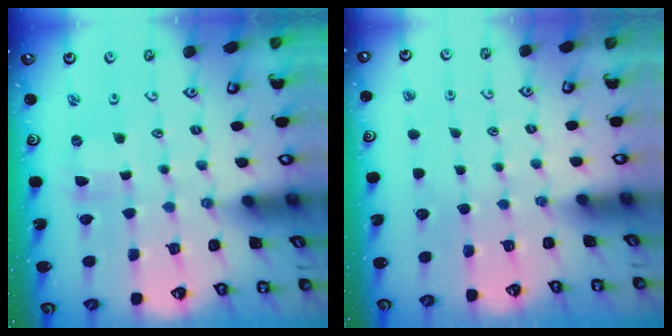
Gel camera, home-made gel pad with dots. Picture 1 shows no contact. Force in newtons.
{"total": 0.0}